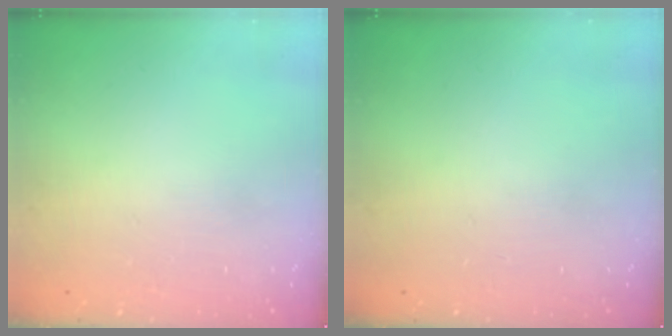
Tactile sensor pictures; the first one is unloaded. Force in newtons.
{"total": 0.0}